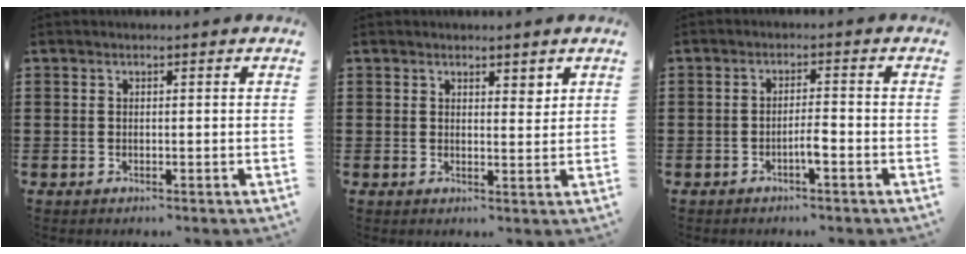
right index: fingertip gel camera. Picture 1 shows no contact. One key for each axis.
{"total": 2.2, "fx": 1.8, "fy": 1.0, "fz": 0.7, "tx": -0.009, "ty": 0.003, "tz": 0.033}
{"total": 2.8, "fx": -1.3, "fy": 0.3, "fz": 2.4, "tx": -0.051, "ty": 0.000, "tz": -0.026}